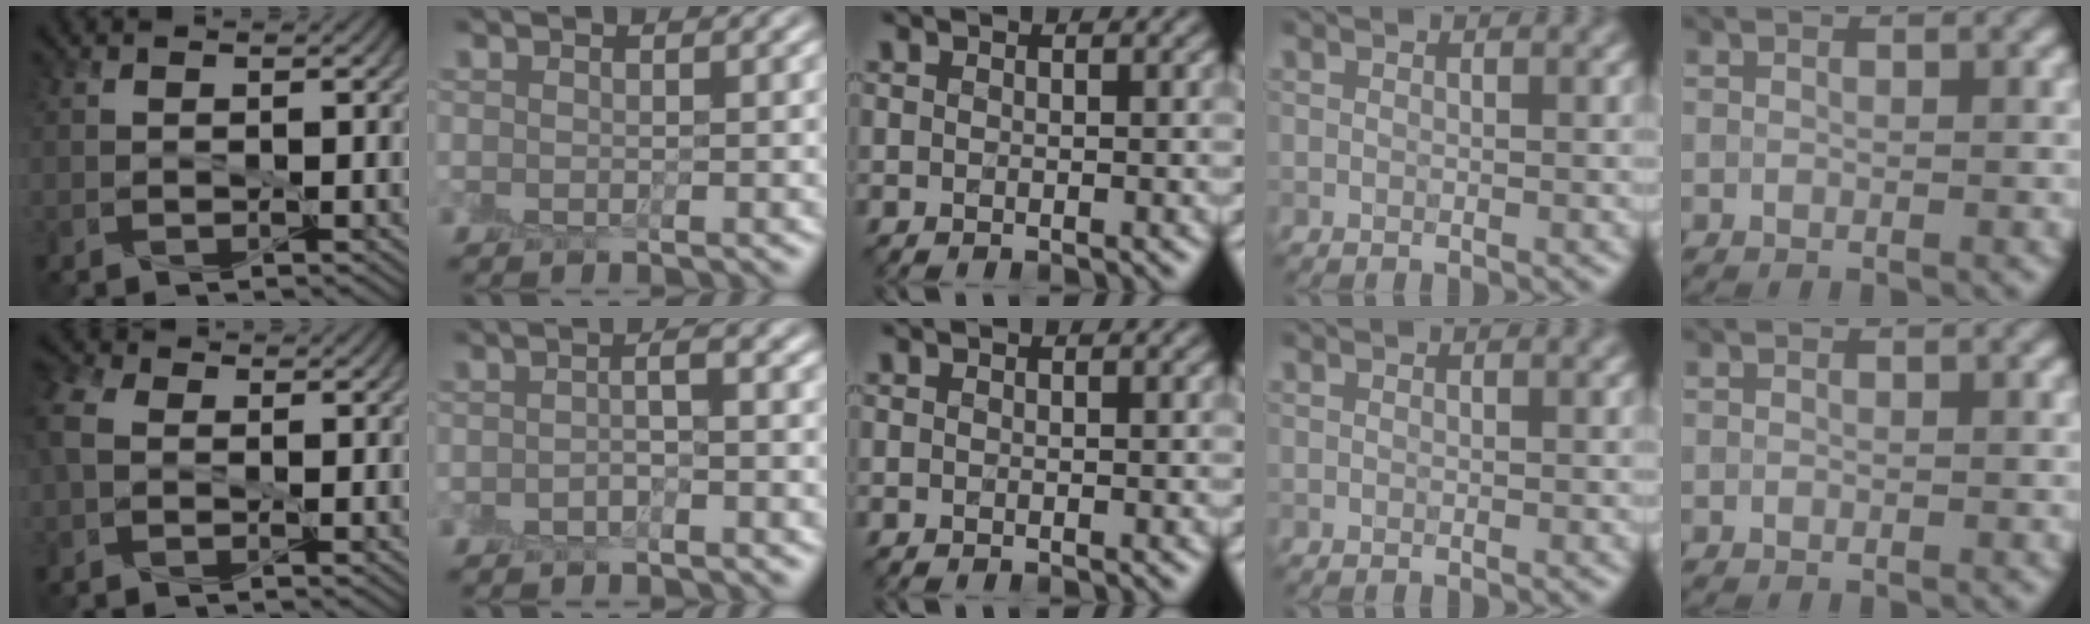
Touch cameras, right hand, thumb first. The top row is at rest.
{"thumb": {"total": 5.6, "force": [0.1, 4.0, 4.0], "torque": [-0.124, 0.012, -0.003]}, "index": {"total": 1.5, "force": [-0.5, 0.3, 1.4], "torque": [-0.027, 0.006, -0.013]}}